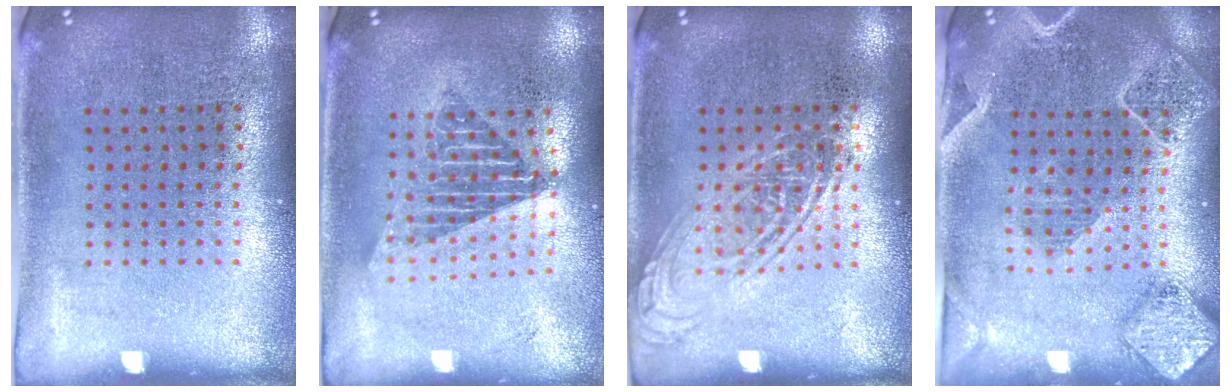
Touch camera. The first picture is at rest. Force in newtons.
{"total": 1.7, "press": 1.4, "slide": 1.1}
{"total": 1.5, "press": 1.5, "slide": 0.1}
{"total": 2.3, "press": 2.1, "slide": 1.0}